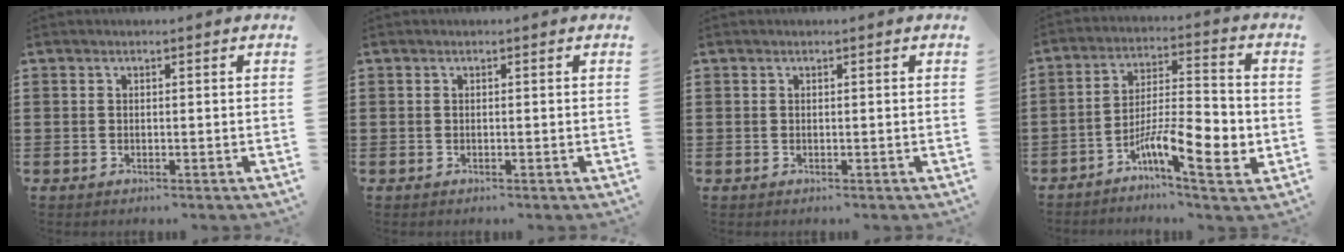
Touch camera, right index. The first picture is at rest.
{"total": 0.0}
{"total": 0.0}
{"total": 10.6, "force": [-4.2, 3.0, 9.2], "torque": [-0.160, 0.004, -0.071]}